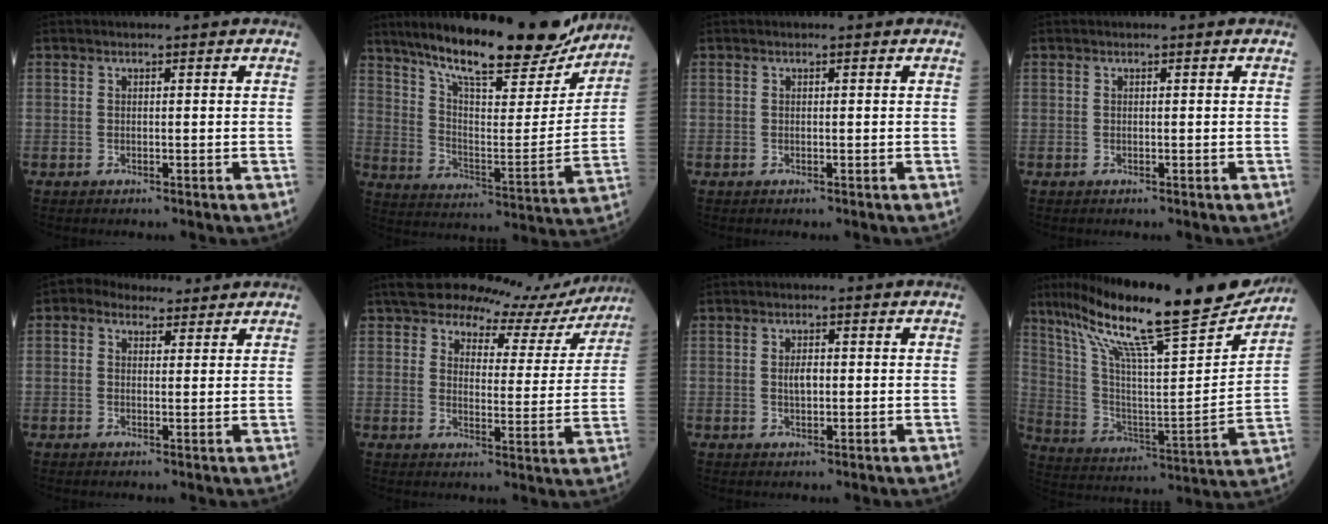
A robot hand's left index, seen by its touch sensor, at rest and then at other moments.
{"total": 23.5, "force": [19.5, 4.5, 12.4], "torque": [-0.199, -0.011, 0.288]}
{"total": 0.0}
{"total": 0.0}
{"total": 5.0, "force": [3.8, 2.8, 1.6], "torque": [-0.027, 0.028, 0.064]}
{"total": 14.7, "force": [13.8, 4.0, 3.3], "torque": [-0.021, -0.014, 0.154]}
{"total": 2.1, "force": [0.1, 0.9, 1.8], "torque": [-0.036, 0.001, 0.002]}
{"total": 26.3, "force": [20.9, 2.2, 15.7], "torque": [-0.273, -0.012, 0.331]}